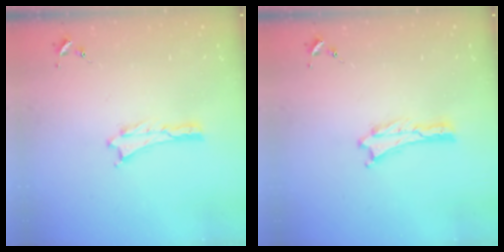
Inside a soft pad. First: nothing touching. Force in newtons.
{"total": 0.0}